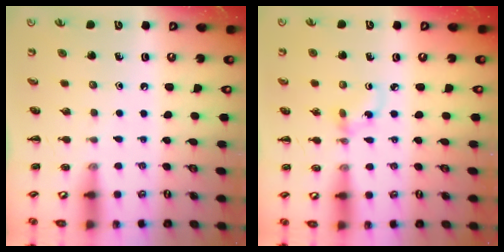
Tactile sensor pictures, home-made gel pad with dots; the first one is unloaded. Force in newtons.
{"total": 2.8, "press": 2.6, "slide": 1.0}